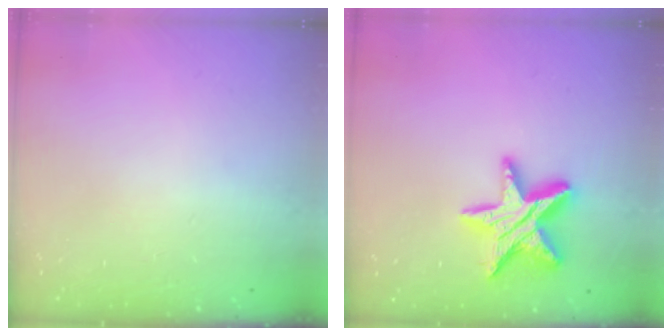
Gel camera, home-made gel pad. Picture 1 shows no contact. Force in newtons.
{"total": 15.3, "press": 15.2, "slide": 1.3}